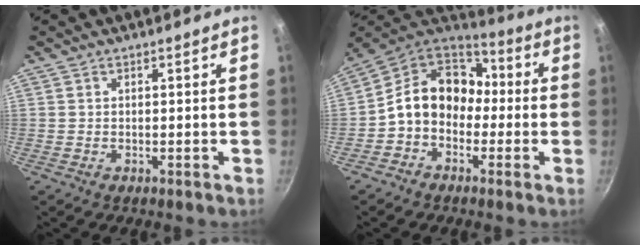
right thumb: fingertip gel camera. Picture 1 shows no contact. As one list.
[{"total": 14.2, "force": [-1.0, 11.4, 8.5], "torque": [-0.105, 0.051, -0.039]}]